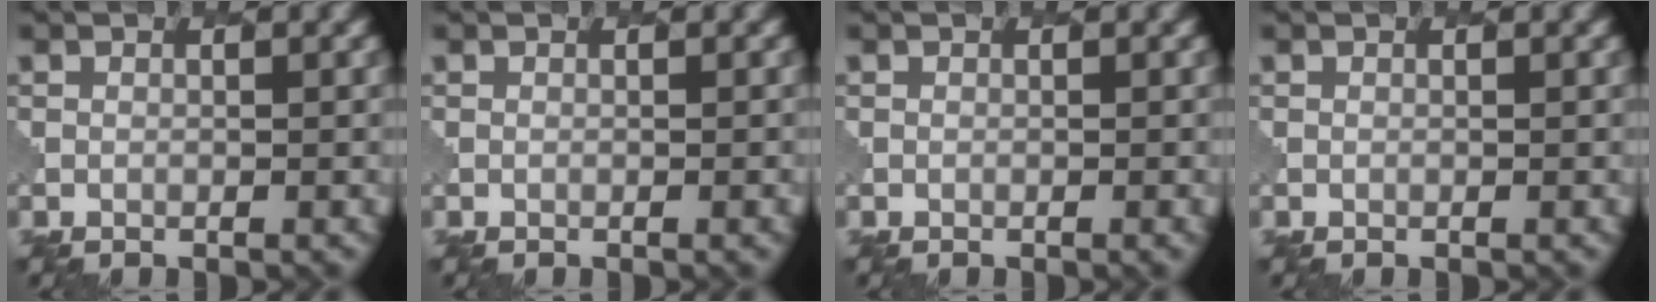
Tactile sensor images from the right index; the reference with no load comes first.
{"total": 0.7, "force": [-0.2, 0.3, 0.6], "torque": [-0.001, 0.001, -0.002]}
{"total": 0.6, "force": [-0.2, 0.2, 0.5], "torque": [-0.002, 0.000, -0.001]}
{"total": 0.0}